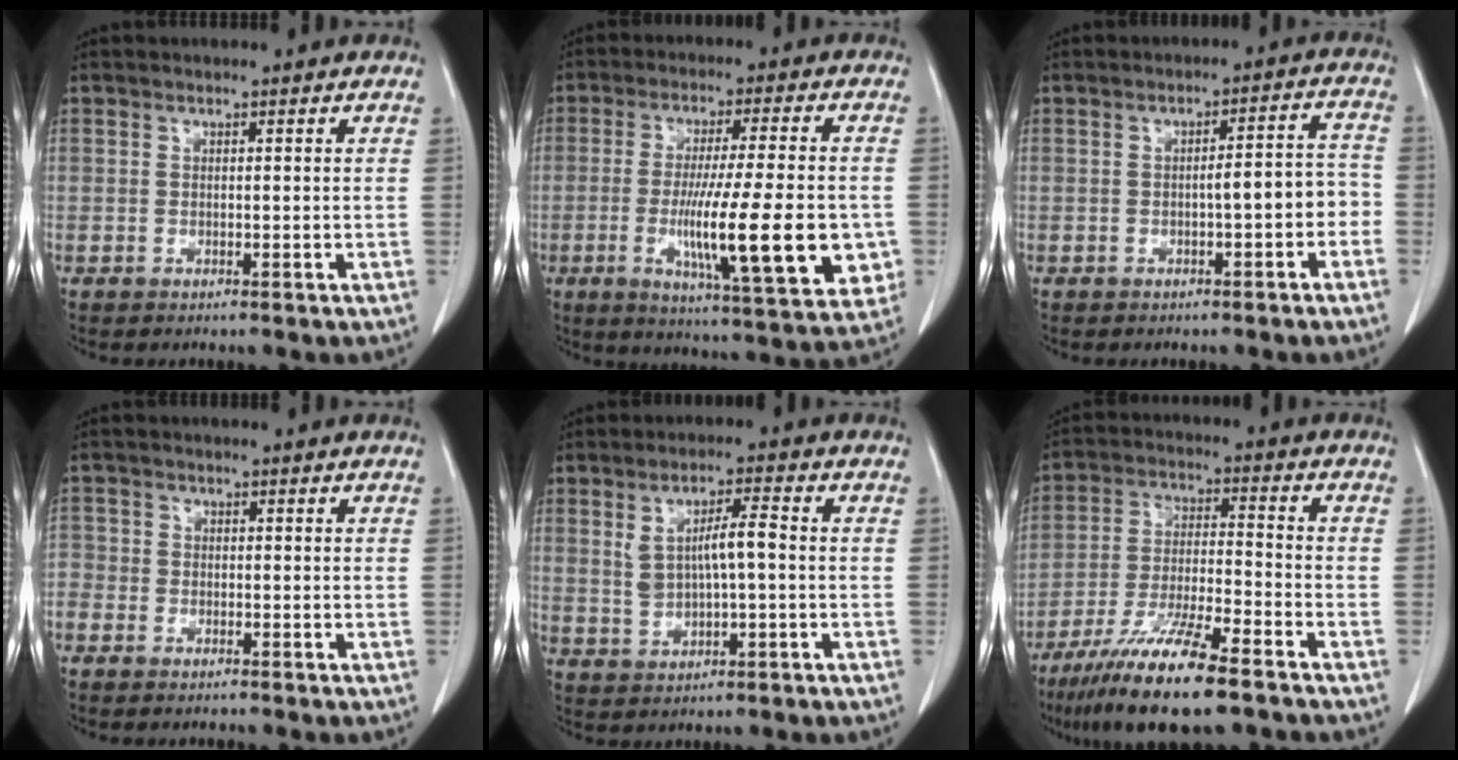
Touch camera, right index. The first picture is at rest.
{"total": 18.3, "force": [-3.7, 2.3, 17.8], "torque": [-0.246, -0.019, -0.047]}
{"total": 4.9, "force": [-1.5, 1.2, 4.5], "torque": [-0.057, 0.026, -0.018]}
{"total": 3.4, "force": [-2.6, 2.2, 0.4], "torque": [-0.013, 0.002, -0.055]}
{"total": 5.7, "force": [0.6, 1.4, 5.6], "torque": [-0.104, 0.012, 0.017]}
{"total": 14.2, "force": [-9.8, 1.2, 10.2], "torque": [-0.199, -0.038, -0.178]}